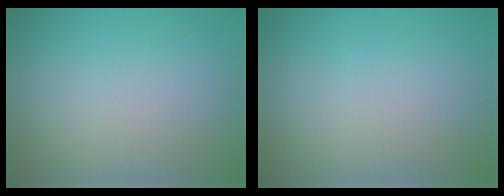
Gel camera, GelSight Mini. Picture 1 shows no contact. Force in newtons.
{"total": 0.0}